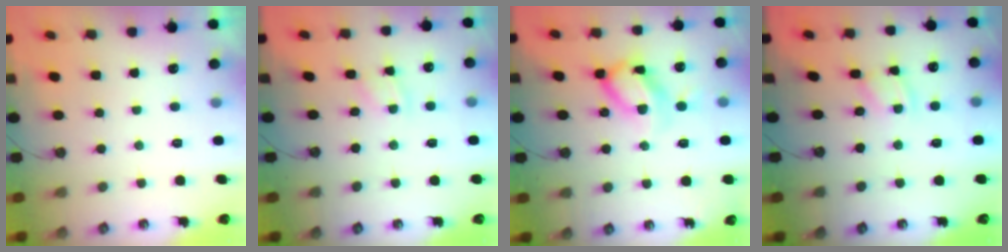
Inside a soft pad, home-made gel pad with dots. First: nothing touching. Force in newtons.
{"total": 4.5, "press": 4.5, "slide": 0.4}
{"total": 14.9, "press": 14.9, "slide": 1.2}
{"total": 2.4, "press": 2.4, "slide": 0.2}